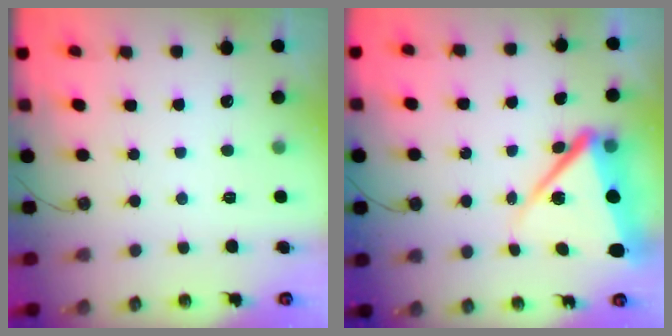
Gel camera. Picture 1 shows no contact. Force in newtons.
{"total": 12.0, "press": 12.0, "slide": 1.1}